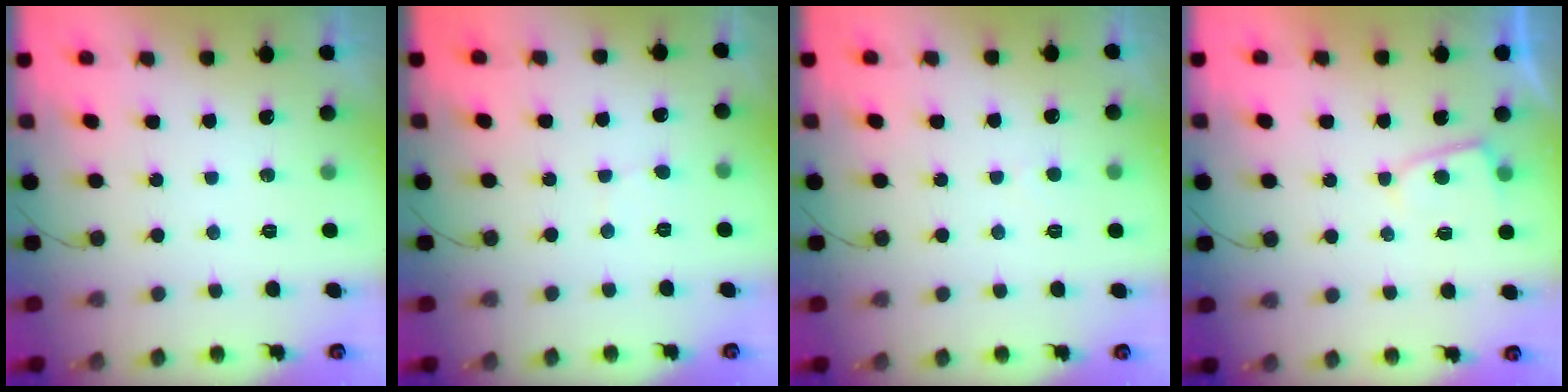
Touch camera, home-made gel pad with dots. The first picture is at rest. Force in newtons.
{"total": 2.1, "press": 2.1, "slide": 0.2}
{"total": 2.5, "press": 2.5, "slide": 0.2}
{"total": 3.0, "press": 2.9, "slide": 0.3}